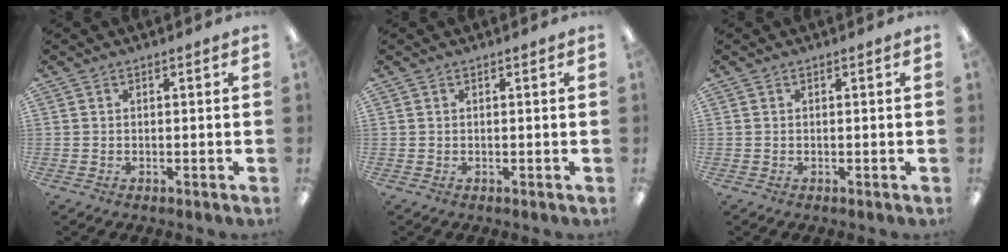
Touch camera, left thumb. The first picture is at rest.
{"total": 0.0}
{"total": 0.0}